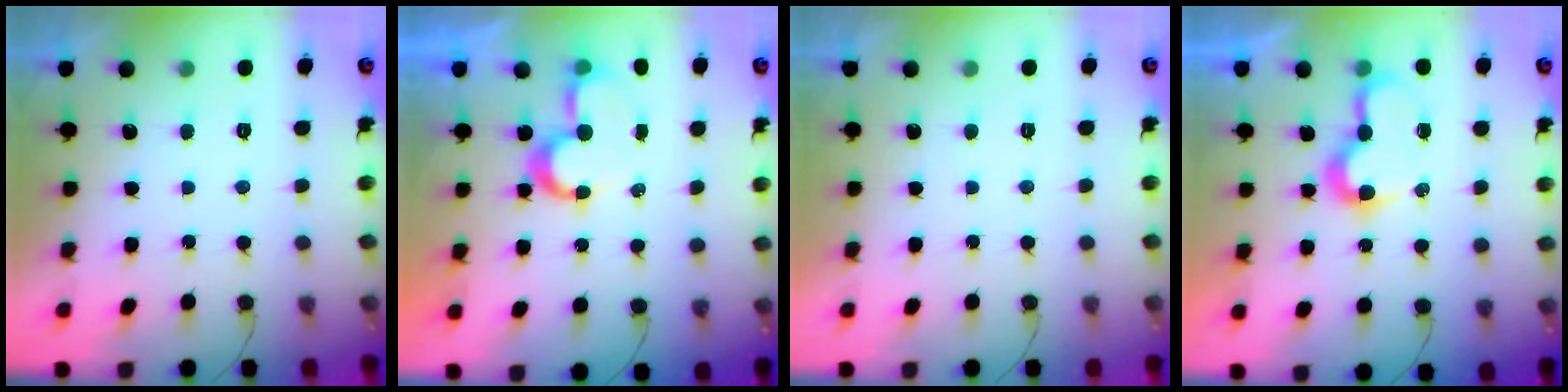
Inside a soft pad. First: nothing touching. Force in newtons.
{"total": 9.1, "press": 9.0, "slide": 0.6}
{"total": 1.8, "press": 1.8, "slide": 0.0}
{"total": 7.5, "press": 7.5, "slide": 0.2}